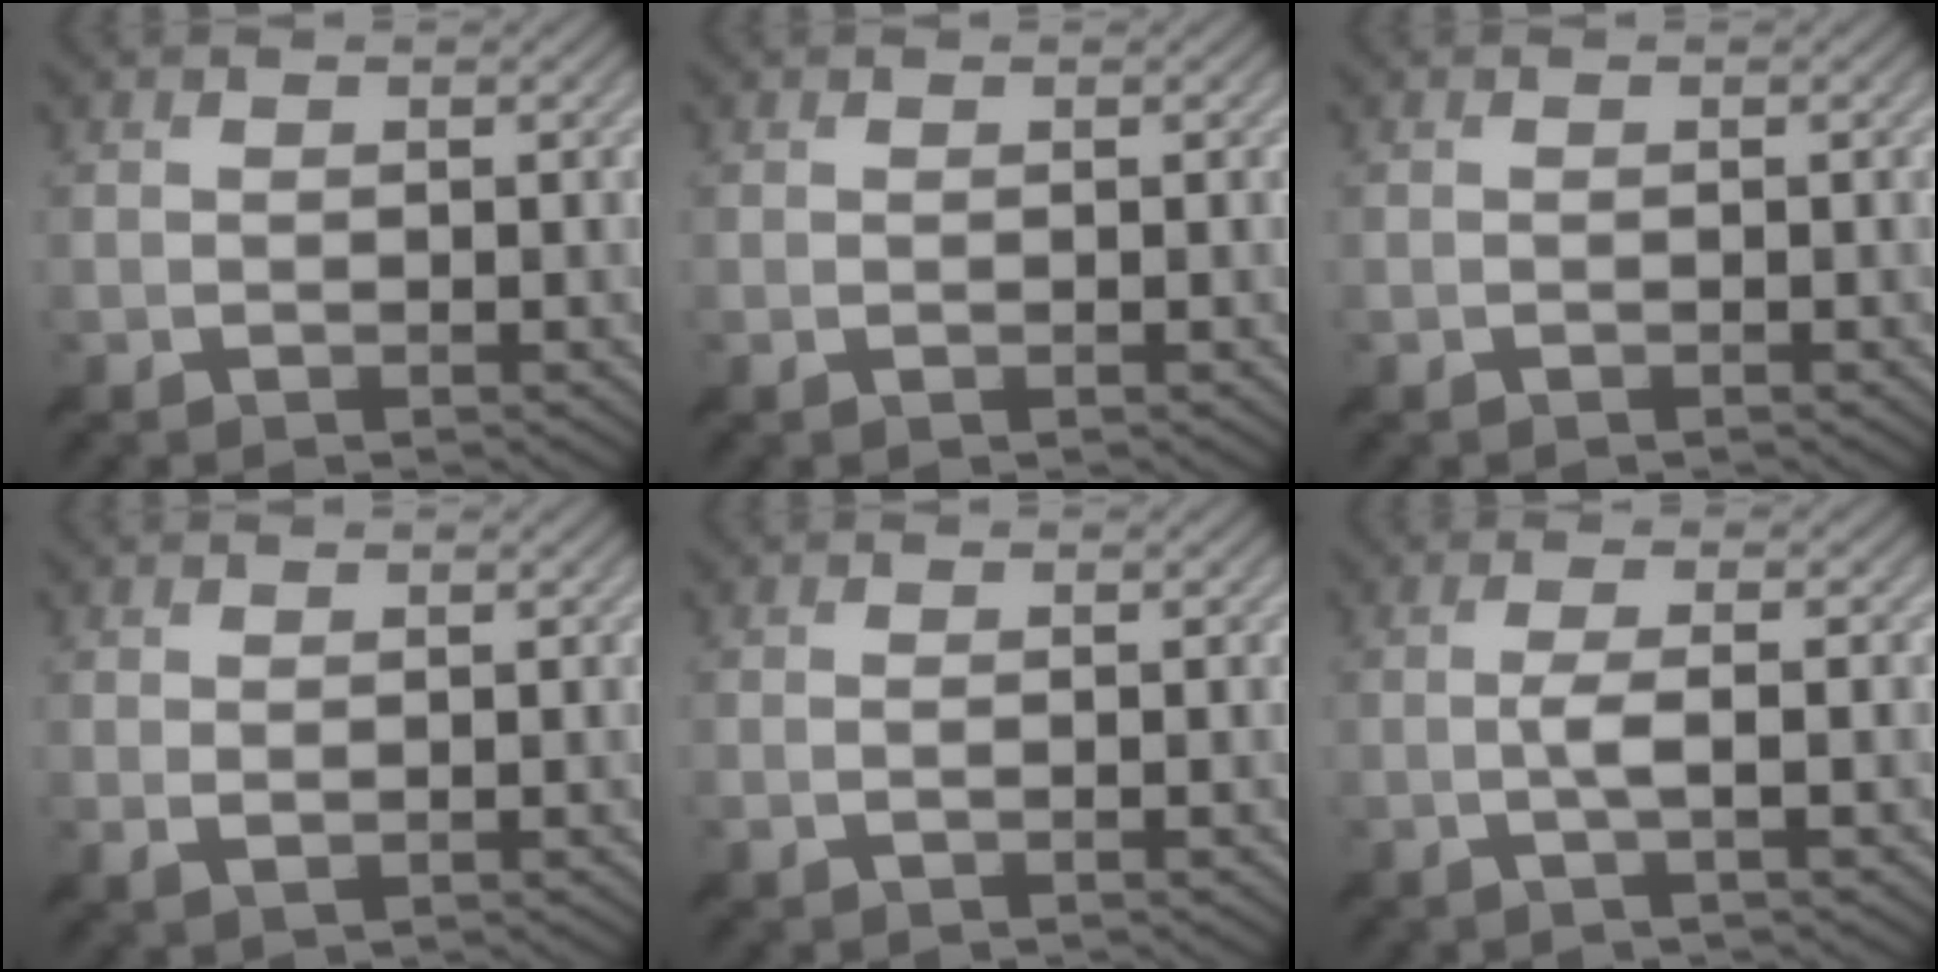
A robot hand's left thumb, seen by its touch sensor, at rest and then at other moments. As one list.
[{"total": 0.5, "force": [0.0, -0.1, 0.5], "torque": [-0.013, 0.002, 0.000]}, {"total": 0.0}, {"total": 1.2, "force": [0.5, 0.3, 1.0], "torque": [-0.025, 0.001, 0.012]}, {"total": 0.7, "force": [0.0, 0.0, 0.7], "torque": [-0.016, 0.002, -0.002]}, {"total": 3.4, "force": [-0.5, 0.4, 3.4], "torque": [-0.063, 0.009, -0.023]}]